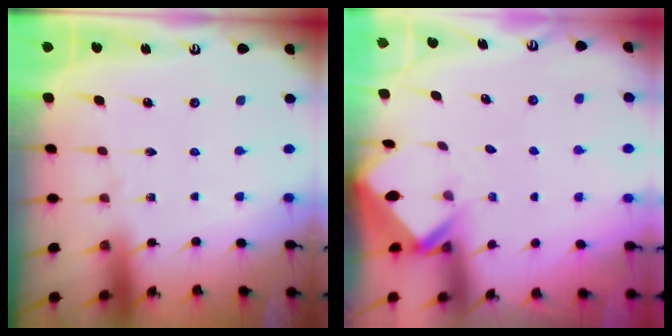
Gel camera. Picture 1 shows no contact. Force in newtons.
{"total": 2.6, "press": 2.6, "slide": 0.1}